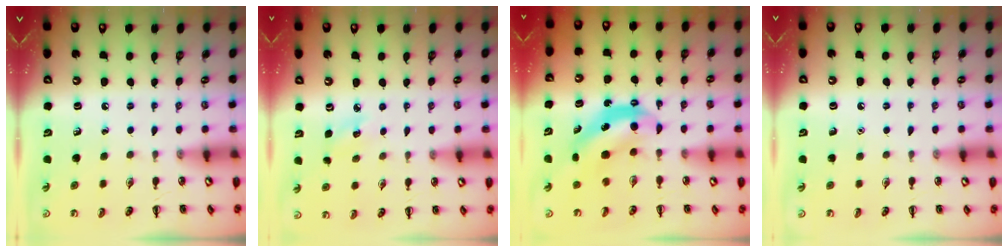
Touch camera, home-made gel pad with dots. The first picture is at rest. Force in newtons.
{"total": 4.2, "press": 4.0, "slide": 1.1}
{"total": 5.8, "press": 5.8, "slide": 0.5}
{"total": 1.5, "press": 1.5, "slide": 0.1}